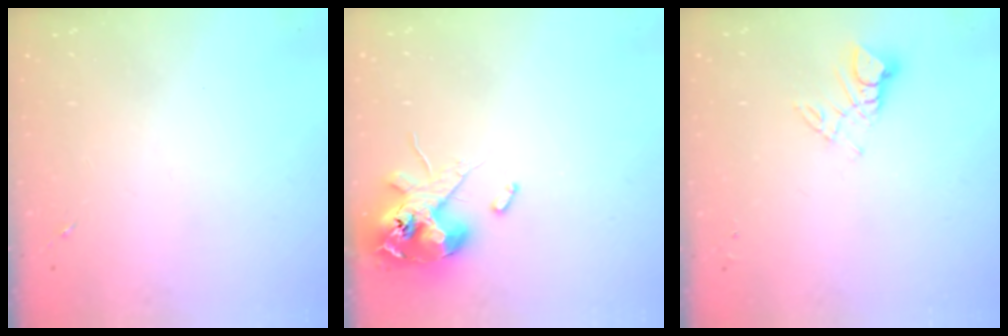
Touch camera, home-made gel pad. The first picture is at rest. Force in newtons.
{"total": 12.7, "press": 12.5, "slide": 2.2}
{"total": 6.2, "press": 6.1, "slide": 0.4}